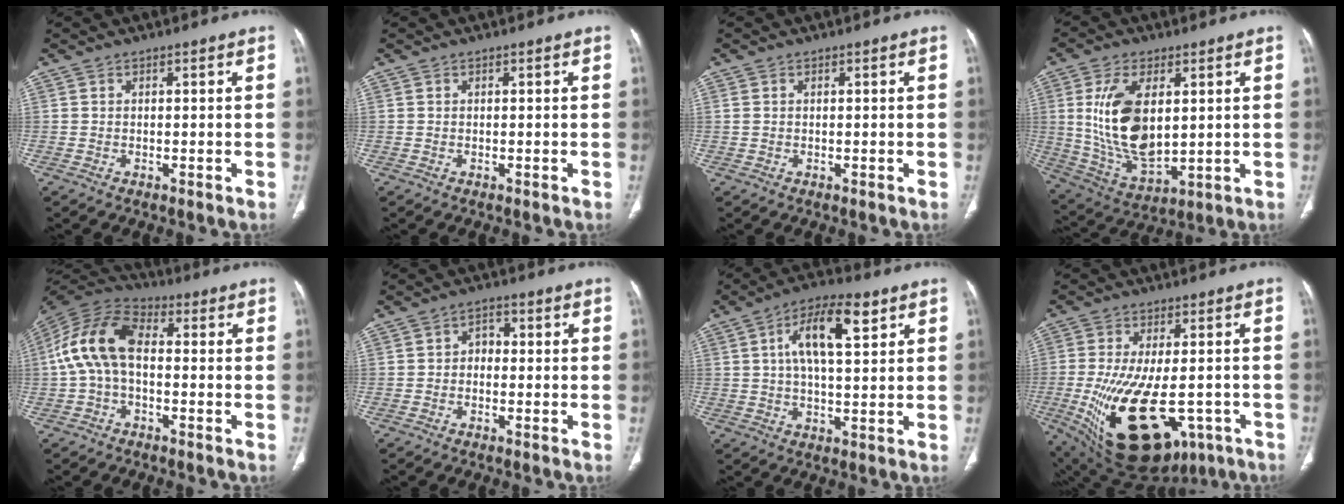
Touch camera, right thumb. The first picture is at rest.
{"total": 0.0}
{"total": 0.8, "force": [0.2, 0.5, 0.5], "torque": [-0.017, 0.009, 0.009]}
{"total": 16.0, "force": [3.0, 8.4, 13.4], "torque": [-0.250, -0.020, 0.071]}
{"total": 12.8, "force": [0.0, 7.6, 10.4], "torque": [-0.206, 0.037, -0.012]}
{"total": 2.9, "force": [-0.2, 2.2, 1.8], "torque": [-0.013, 0.013, -0.013]}
{"total": 11.5, "force": [4.2, 4.6, 9.7], "torque": [-0.157, 0.004, 0.068]}
{"total": 23.0, "force": [-7.1, 11.9, 18.4], "torque": [-0.342, -0.021, -0.083]}